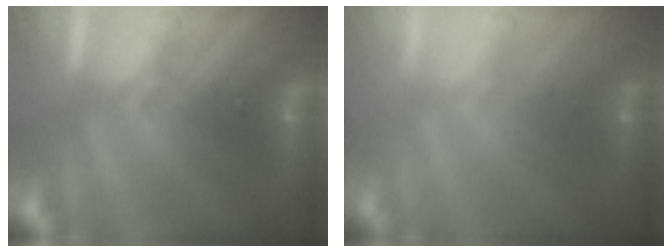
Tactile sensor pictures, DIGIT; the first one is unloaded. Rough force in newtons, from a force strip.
{"total": 1.5}